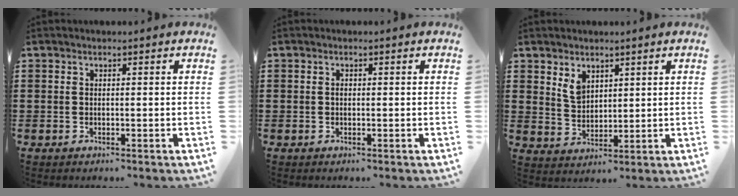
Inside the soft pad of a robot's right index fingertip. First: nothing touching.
{"total": 0.6, "force": [-0.1, 0.4, 0.4], "torque": [-0.010, -0.001, -0.001]}
{"total": 3.8, "force": [2.4, 2.3, 1.8], "torque": [-0.035, 0.004, 0.043]}